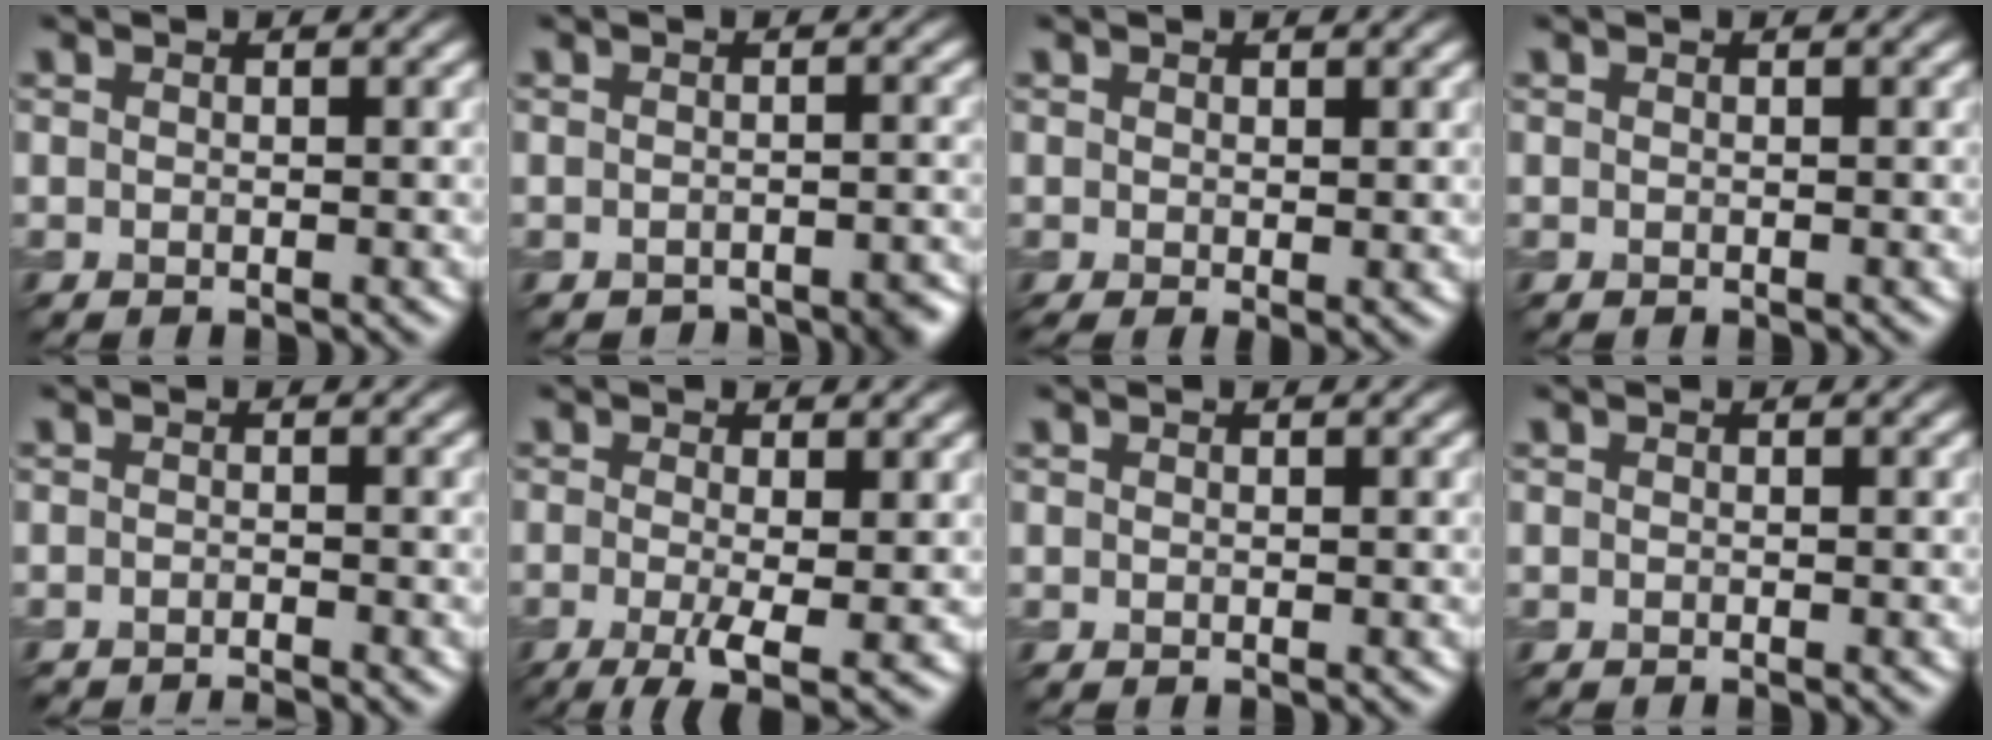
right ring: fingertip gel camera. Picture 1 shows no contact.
{"total": 2.6, "force": [-2.3, 0.8, 0.8], "torque": [-0.005, 0.000, -0.024]}
{"total": 1.1, "force": [0.1, 0.3, 1.1], "torque": [-0.017, -0.004, 0.002]}
{"total": 0.0}
{"total": 1.3, "force": [-1.3, 0.0, 0.3], "torque": [0.002, -0.003, -0.027]}
{"total": 4.9, "force": [-1.3, 1.2, 4.6], "torque": [-0.085, -0.014, -0.025]}
{"total": 0.0}
{"total": 0.0}